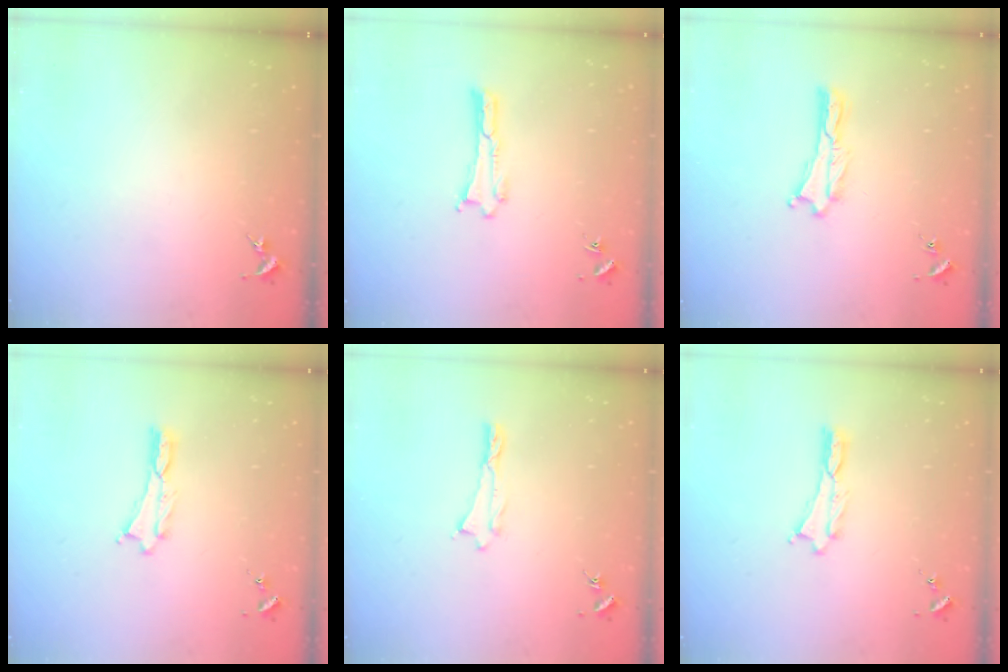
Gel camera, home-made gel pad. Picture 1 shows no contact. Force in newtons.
{"total": 0.0}
{"total": 0.0}
{"total": 0.0}
{"total": 0.0}
{"total": 0.0}